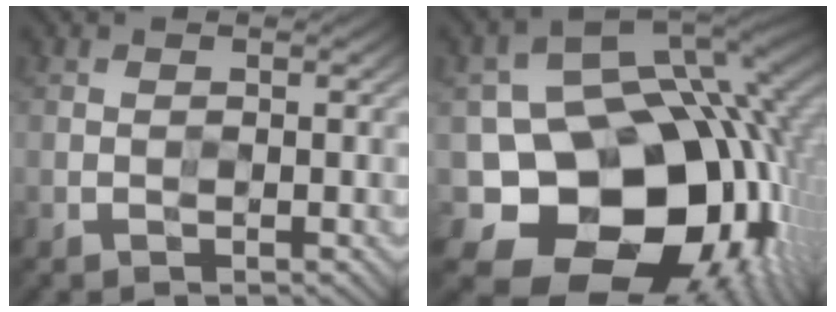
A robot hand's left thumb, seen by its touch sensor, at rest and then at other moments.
{"total": 18.2, "force": [-3.2, 13.5, 11.8], "torque": [-0.193, -0.043, -0.030]}